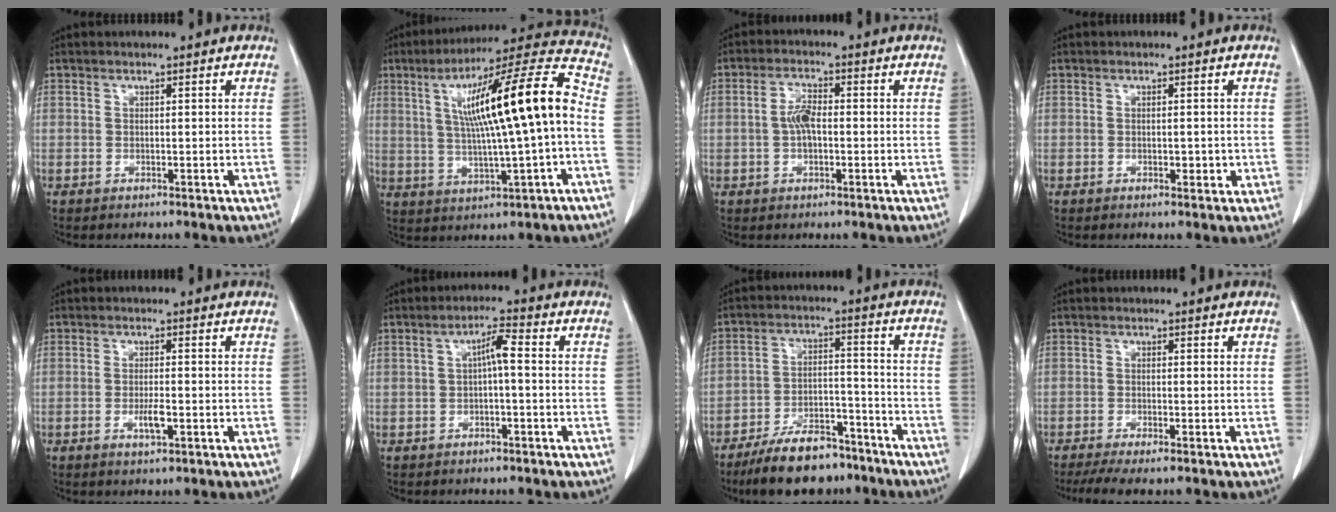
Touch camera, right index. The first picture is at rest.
{"total": 18.5, "force": [1.4, 1.3, 18.4], "torque": [-0.295, 0.035, 0.022]}
{"total": 3.9, "force": [-0.3, 1.8, 3.4], "torque": [-0.070, 0.009, -0.008]}
{"total": 1.6, "force": [-0.2, 1.0, 1.2], "torque": [-0.013, 0.000, 0.000]}
{"total": 2.6, "force": [-0.9, 0.5, 2.4], "torque": [-0.048, -0.002, -0.013]}
{"total": 3.5, "force": [0.2, 0.5, 3.4], "torque": [-0.061, 0.013, 0.003]}
{"total": 10.2, "force": [-7.4, 4.4, 5.4], "torque": [-0.091, -0.004, -0.124]}
{"total": 4.0, "force": [-2.8, 0.4, 2.8], "torque": [-0.049, -0.009, -0.049]}